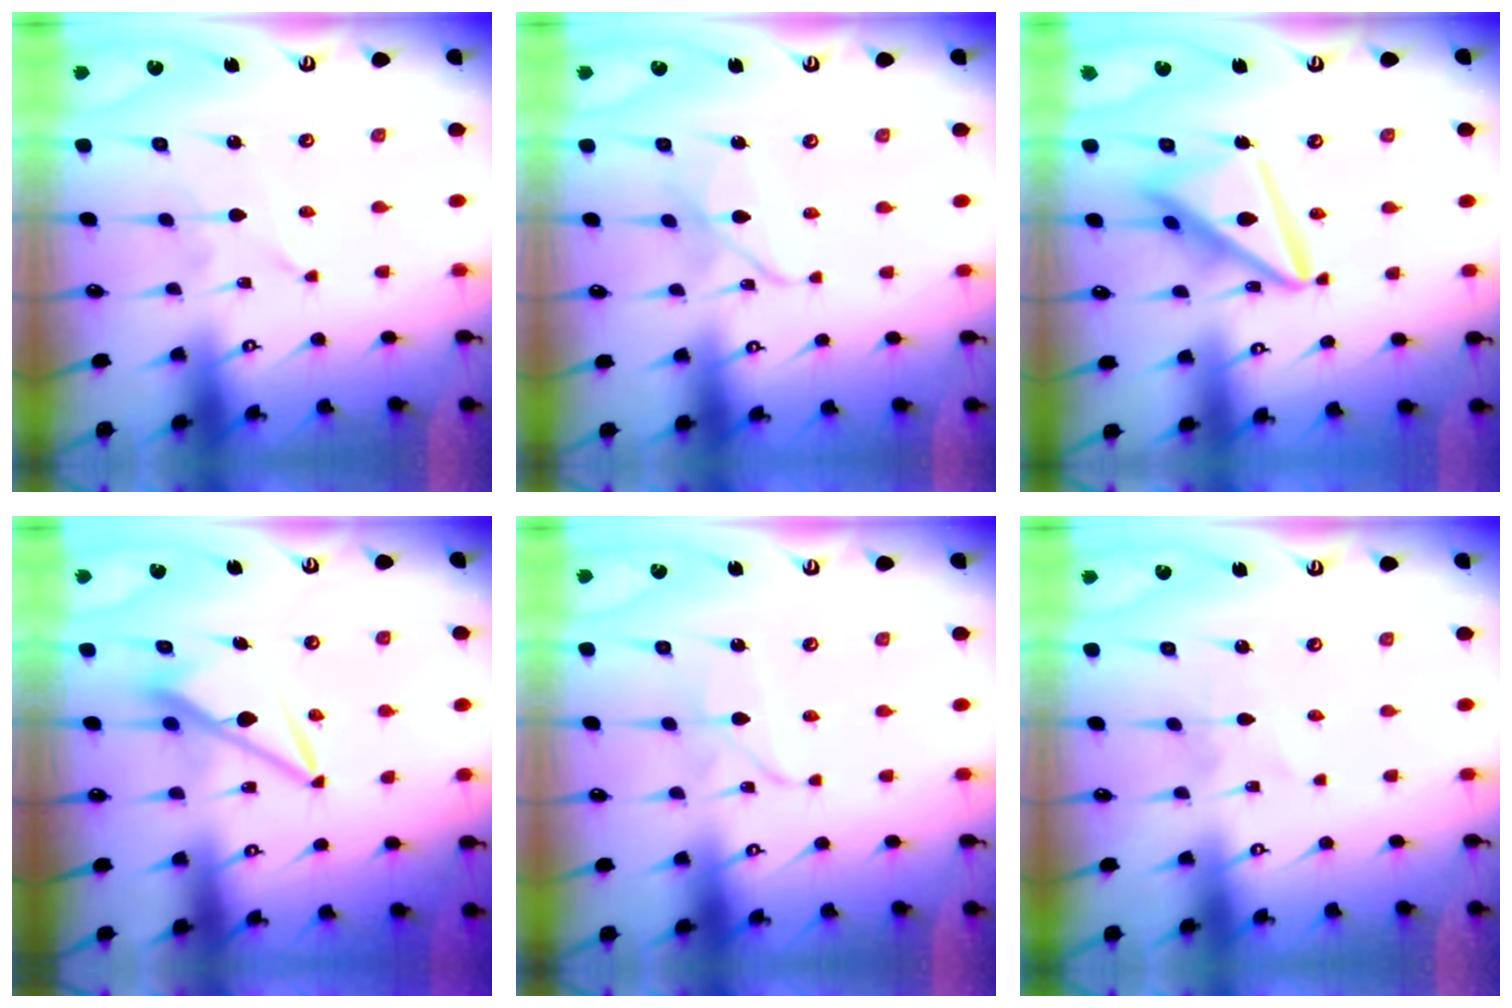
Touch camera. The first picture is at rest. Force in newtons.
{"total": 6.8, "press": 6.8, "slide": 0.5}
{"total": 18.0, "press": 17.9, "slide": 2.0}
{"total": 9.7, "press": 9.6, "slide": 1.1}
{"total": 2.6, "press": 2.6, "slide": 0.2}
{"total": 1.4, "press": 1.4, "slide": 0.1}